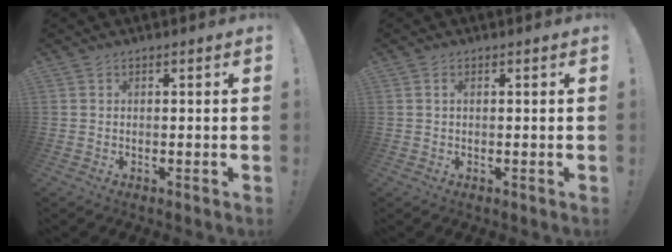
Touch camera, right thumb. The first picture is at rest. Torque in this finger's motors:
{"motor_torque": [-0.20, -0.23, -0.37, 0.29, 0.00]}